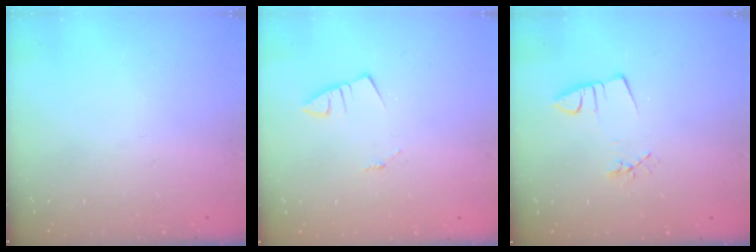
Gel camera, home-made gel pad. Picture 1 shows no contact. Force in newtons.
{"total": 1.3, "press": 1.3, "slide": 0.1}
{"total": 2.9, "press": 1.5, "slide": 2.5}